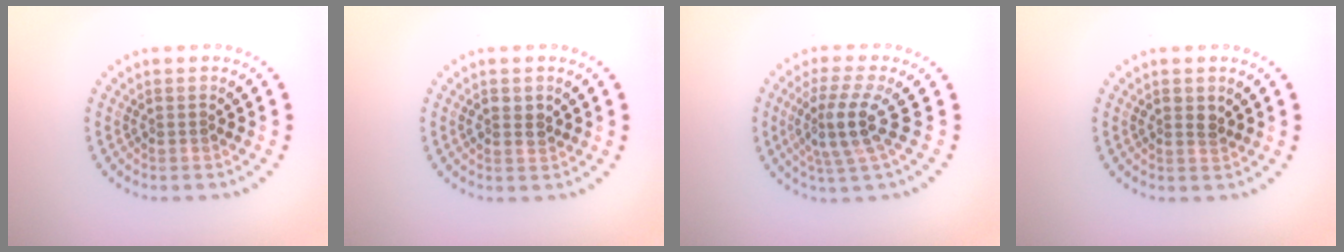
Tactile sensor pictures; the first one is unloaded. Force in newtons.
{"total": 1.4, "press": 1.4, "slide": 0.3}
{"total": 3.9, "press": 3.2, "slide": 2.1}
{"total": 1.2, "press": 1.1, "slide": 0.3}